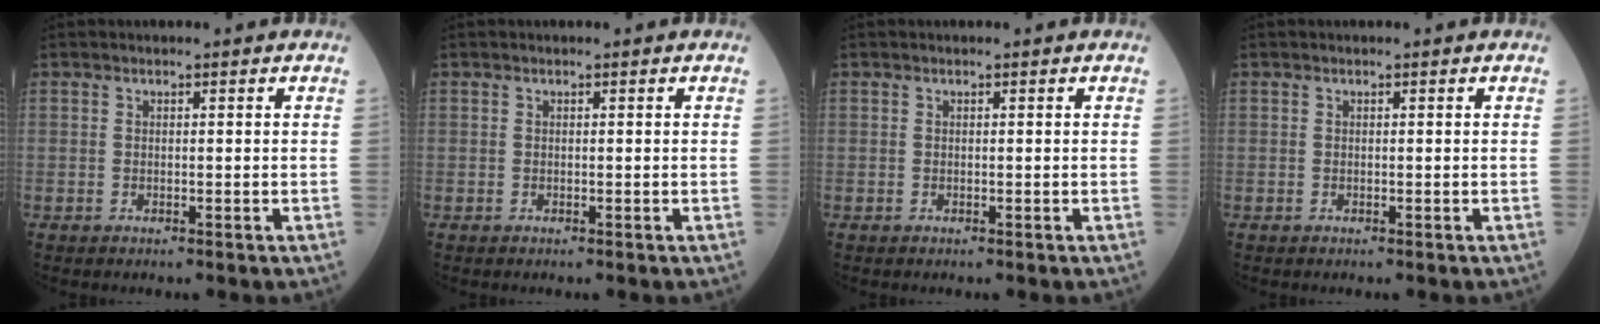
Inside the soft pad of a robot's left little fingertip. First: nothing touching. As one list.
[{"total": 0.0}, {"total": 0.0}, {"total": 0.0}]